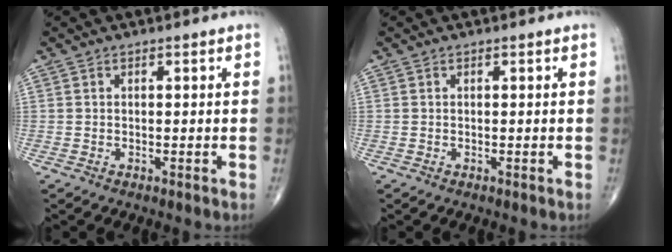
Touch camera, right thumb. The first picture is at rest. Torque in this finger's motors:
{"motor_torque": [0.00, 0.00, 0.02, 0.02, 0.00]}